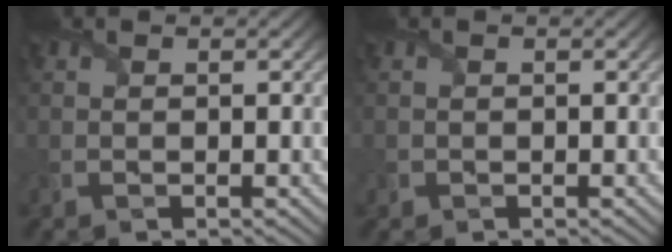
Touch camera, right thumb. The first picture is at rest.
{"total": 0.5, "force": [-0.2, 0.5, 0.0], "torque": [0.001, -0.005, -0.006]}